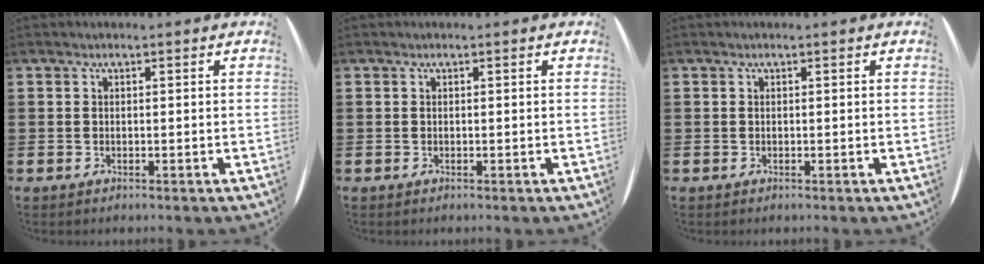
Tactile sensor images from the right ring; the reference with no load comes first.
{"total": 0.0}
{"total": 0.0}